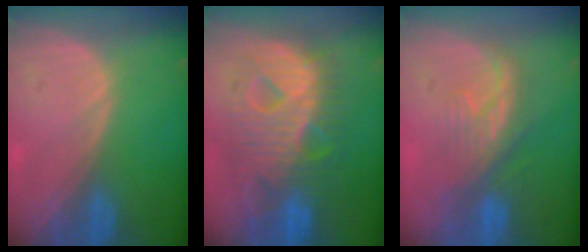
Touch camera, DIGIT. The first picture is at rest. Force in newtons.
{"total": 12.1, "press": 12.0, "slide": 1.3}
{"total": 6.1, "press": 6.0, "slide": 1.1}